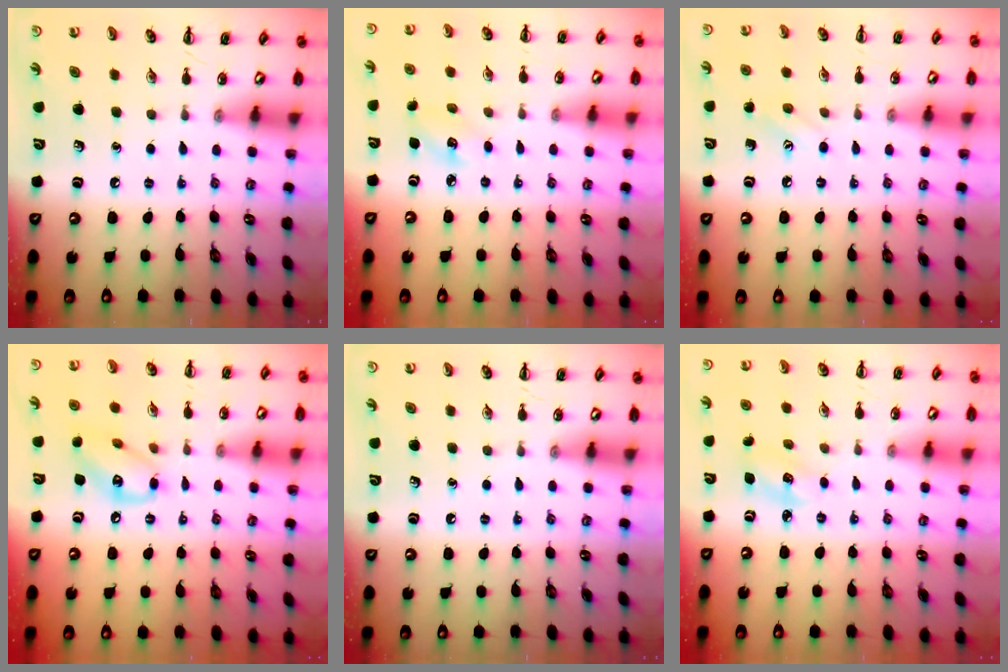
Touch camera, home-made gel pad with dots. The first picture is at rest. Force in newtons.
{"total": 4.2, "press": 4.0, "slide": 1.2}
{"total": 6.7, "press": 6.5, "slide": 1.6}
{"total": 10.6, "press": 10.5, "slide": 1.8}
{"total": 0.0}
{"total": 4.0, "press": 3.9, "slide": 1.1}